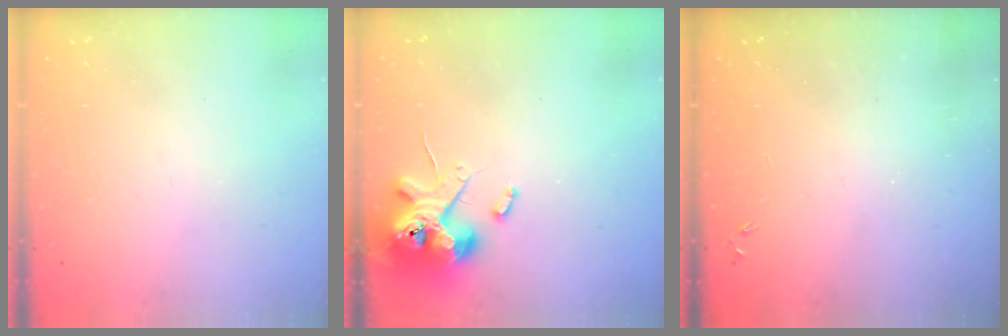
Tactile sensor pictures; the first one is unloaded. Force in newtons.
{"total": 12.7, "press": 12.6, "slide": 2.0}
{"total": 0.0}